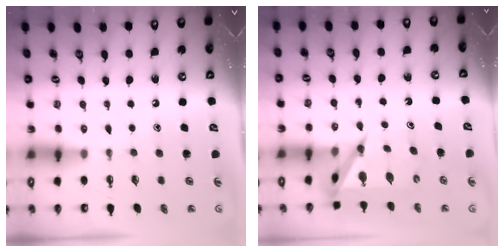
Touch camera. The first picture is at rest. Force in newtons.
{"total": 6.4, "press": 6.4, "slide": 0.5}